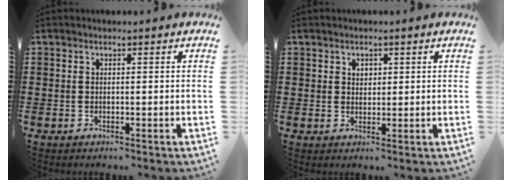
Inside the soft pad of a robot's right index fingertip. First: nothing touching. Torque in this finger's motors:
{"motor_torque": [0.01, -0.01, 0.00, 0.00]}